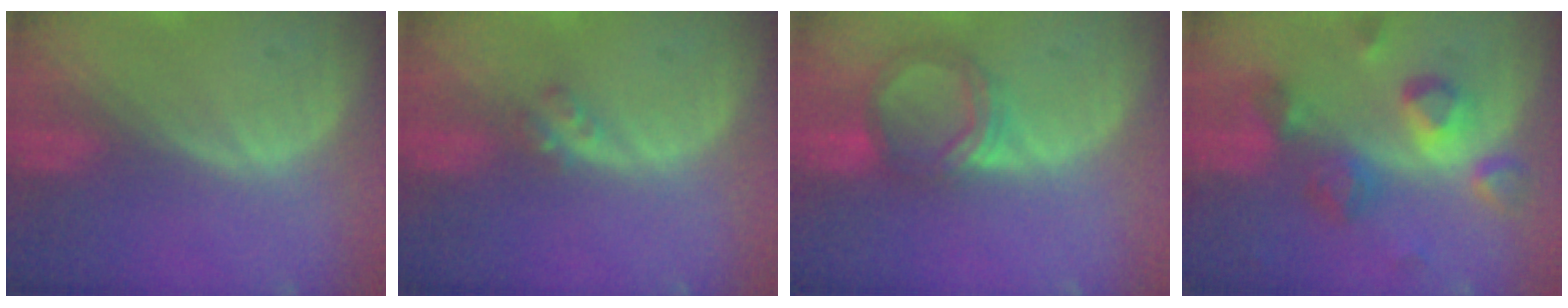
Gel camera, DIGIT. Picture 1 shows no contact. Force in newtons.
{"total": 2.1, "press": 1.8, "slide": 1.0}
{"total": 5.4, "press": 5.3, "slide": 0.9}
{"total": 8.8, "press": 7.9, "slide": 3.7}